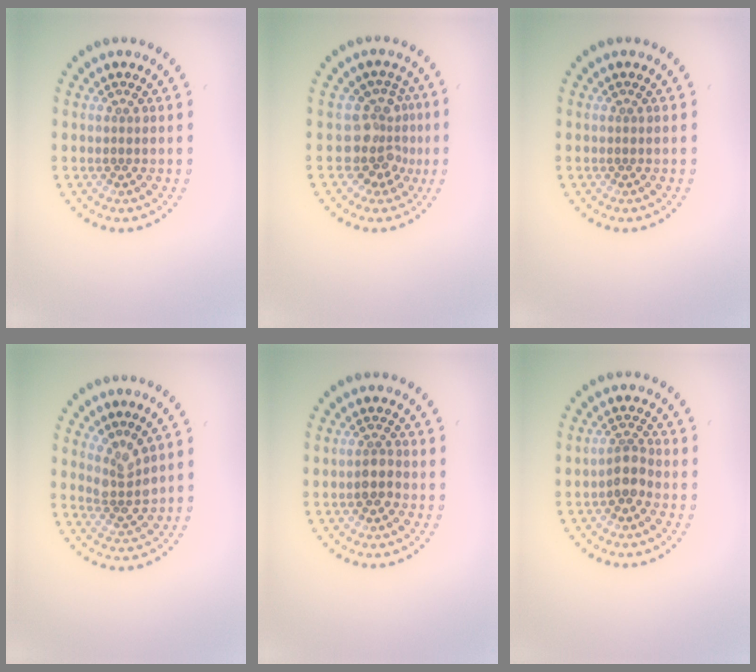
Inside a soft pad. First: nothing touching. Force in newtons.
{"total": 3.6, "press": 2.7, "slide": 2.3}
{"total": 0.0}
{"total": 2.7, "press": 2.0, "slide": 1.8}
{"total": 1.8, "press": 1.7, "slide": 0.7}
{"total": 2.2, "press": 1.8, "slide": 1.3}